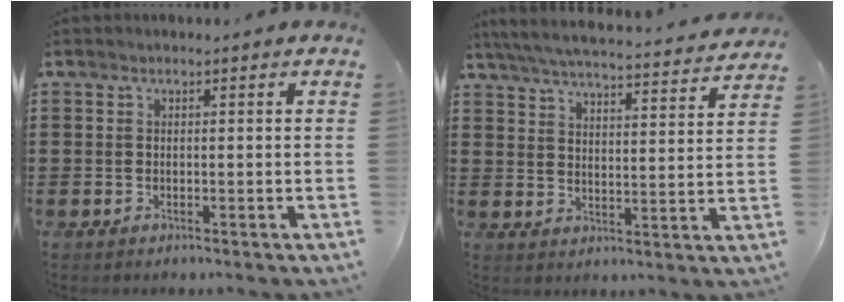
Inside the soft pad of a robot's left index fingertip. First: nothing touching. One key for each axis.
{"total": 5.1, "fx": 4.9, "fy": -0.3, "fz": 1.3, "tx": -0.049, "ty": -0.038, "tz": 0.080}